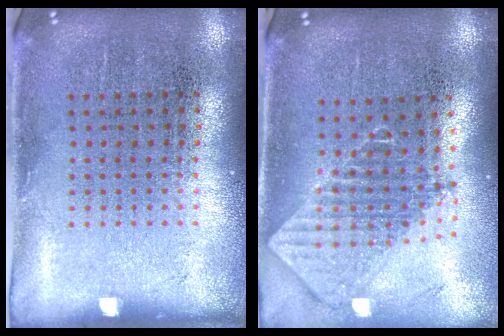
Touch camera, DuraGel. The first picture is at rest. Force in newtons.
{"total": 2.0, "press": 1.6, "slide": 1.2}